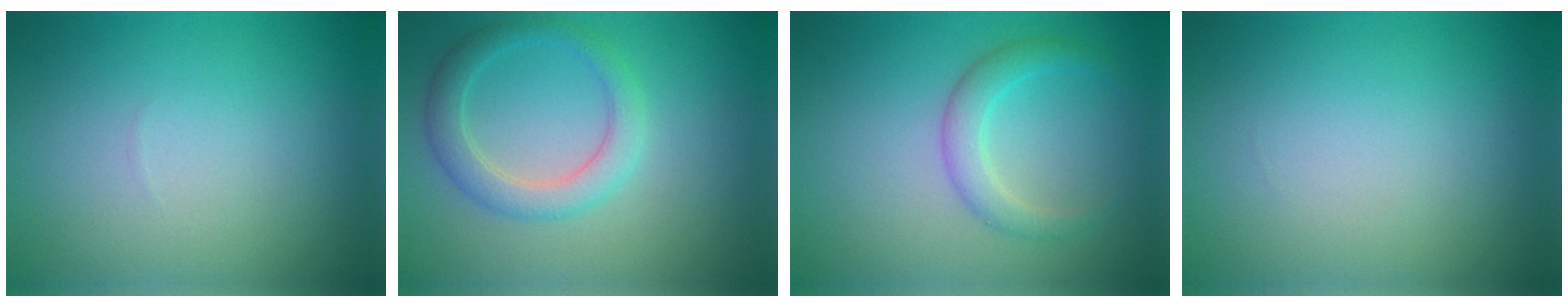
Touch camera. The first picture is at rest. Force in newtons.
{"total": 3.2, "press": 3.2, "slide": 0.3}
{"total": 2.3, "press": 2.3, "slide": 0.0}
{"total": 0.0}